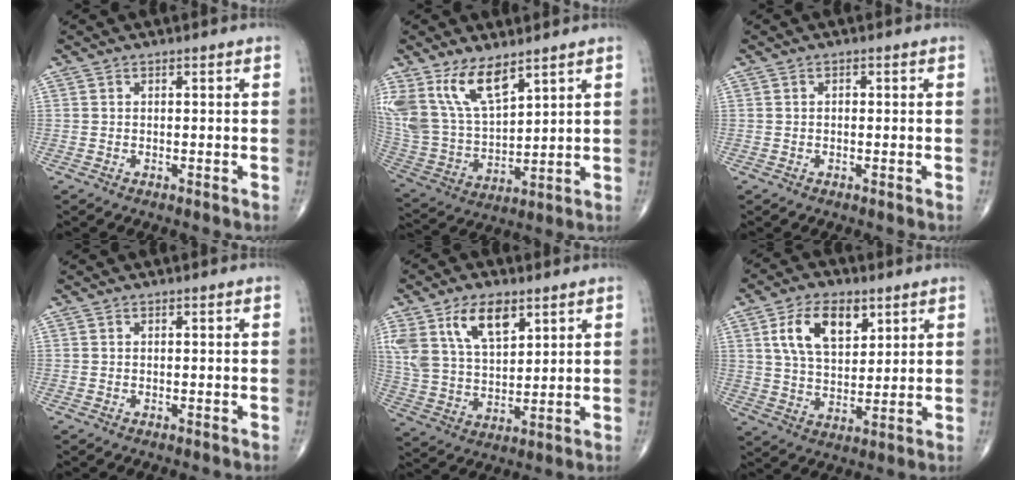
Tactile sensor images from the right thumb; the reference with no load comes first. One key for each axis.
{"total": 15.2, "fx": 9.3, "fy": 6.8, "fz": 9.8, "tx": -0.185, "ty": -0.036, "tz": 0.201}
{"total": 0.7, "fx": 0.0, "fy": 0.5, "fz": 0.5, "tx": -0.010, "ty": 0.003, "tz": 0.001}
{"total": 0.0}
{"total": 13.2, "fx": 6.9, "fy": 6.9, "fz": 8.9, "tx": -0.152, "ty": -0.024, "tz": 0.140}
{"total": 11.8, "fx": 5.0, "fy": 6.8, "fz": 8.3, "tx": -0.128, "ty": -0.016, "tz": 0.095}